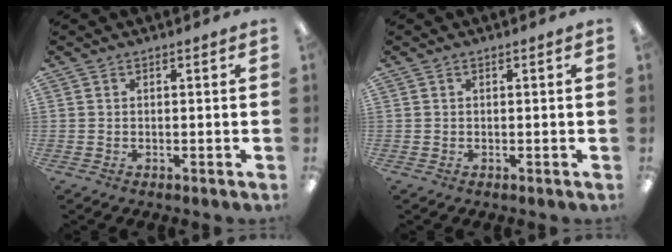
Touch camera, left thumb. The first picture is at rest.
{"total": 0.0}